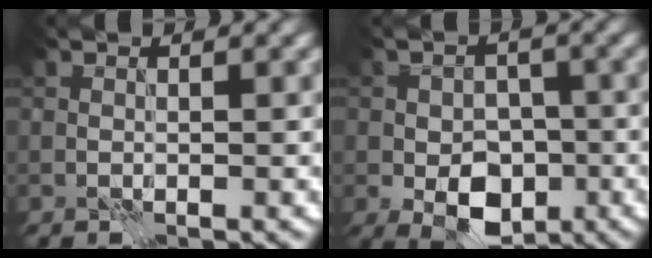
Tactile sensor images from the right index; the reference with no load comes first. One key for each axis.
{"total": 6.4, "fx": -2.2, "fy": 4.3, "fz": 4.3, "tx": -0.067, "ty": -0.009, "tz": -0.038}